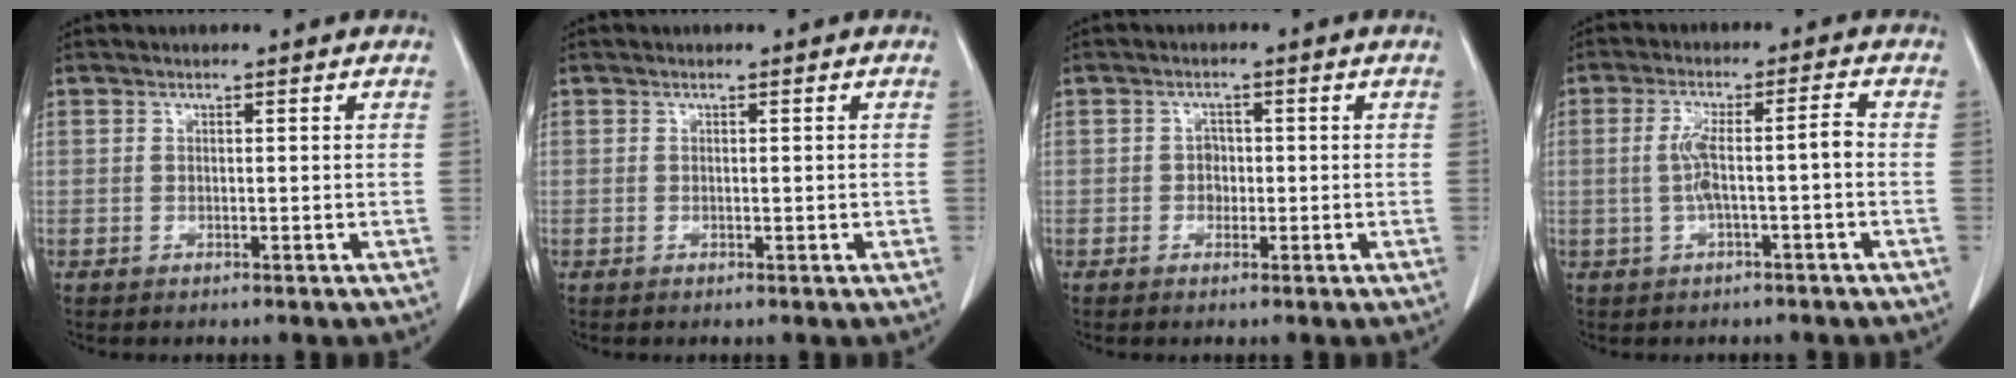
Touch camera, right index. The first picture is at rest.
{"total": 0.8, "force": [0.0, 0.3, 0.7], "torque": [-0.013, -0.002, 0.003]}
{"total": 1.8, "force": [-0.3, 1.5, 0.9], "torque": [-0.011, 0.006, -0.004]}
{"total": 5.9, "force": [-0.8, 0.6, 5.8], "torque": [-0.115, 0.023, -0.011]}